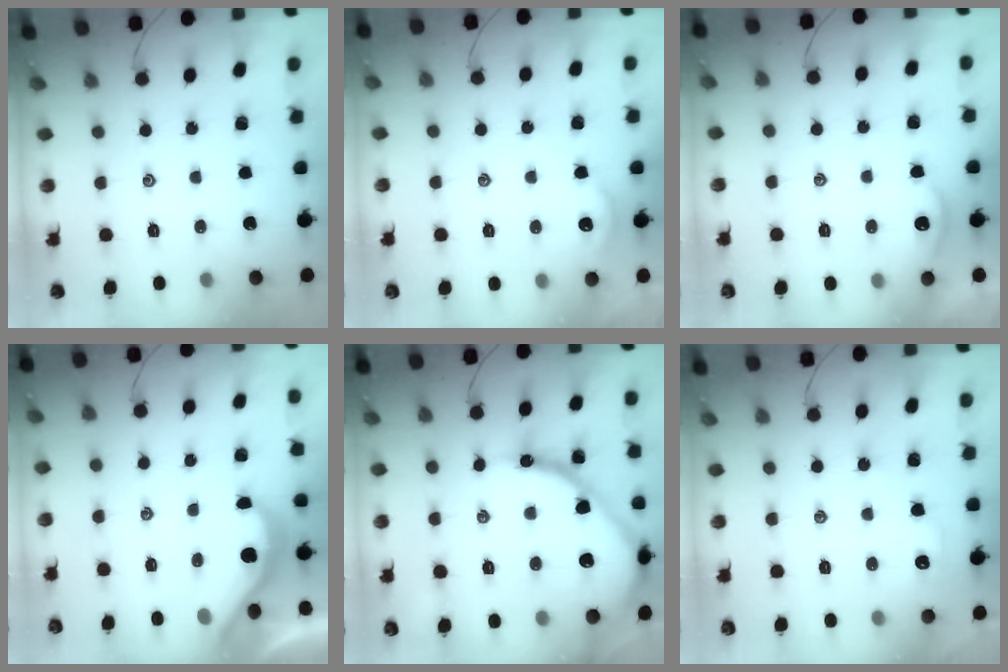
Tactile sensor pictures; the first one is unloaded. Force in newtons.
{"total": 2.2, "press": 2.2, "slide": 0.2}
{"total": 4.6, "press": 4.5, "slide": 0.3}
{"total": 4.6, "press": 4.6, "slide": 0.5}
{"total": 17.4, "press": 17.3, "slide": 1.5}
{"total": 1.8, "press": 1.8, "slide": 0.3}